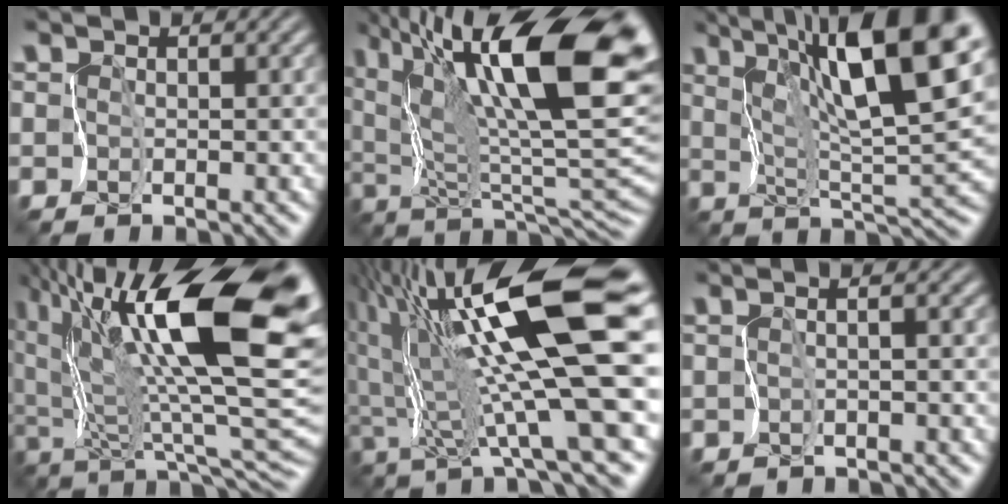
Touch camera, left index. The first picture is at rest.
{"total": 17.0, "force": [7.1, 3.8, 14.9], "torque": [-0.239, 0.025, 0.129]}
{"total": 13.1, "force": [6.7, 2.3, 11.0], "torque": [-0.182, 0.007, 0.114]}
{"total": 17.2, "force": [7.4, 4.4, 14.9], "torque": [-0.259, 0.028, 0.140]}
{"total": 16.2, "force": [4.6, 1.8, 15.5], "torque": [-0.288, 0.005, 0.091]}
{"total": 0.7, "force": [-0.5, -0.4, 0.3], "torque": [-0.012, -0.002, -0.006]}